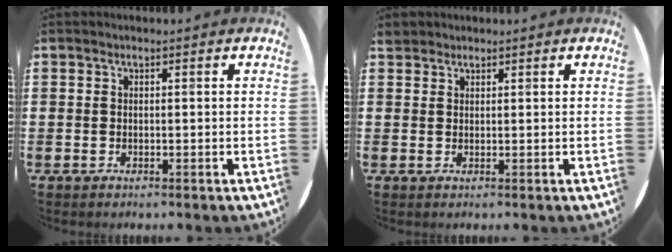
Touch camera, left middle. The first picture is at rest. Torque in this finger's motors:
{"motor_torque": [0.22, -0.21, -0.01, 0.00]}